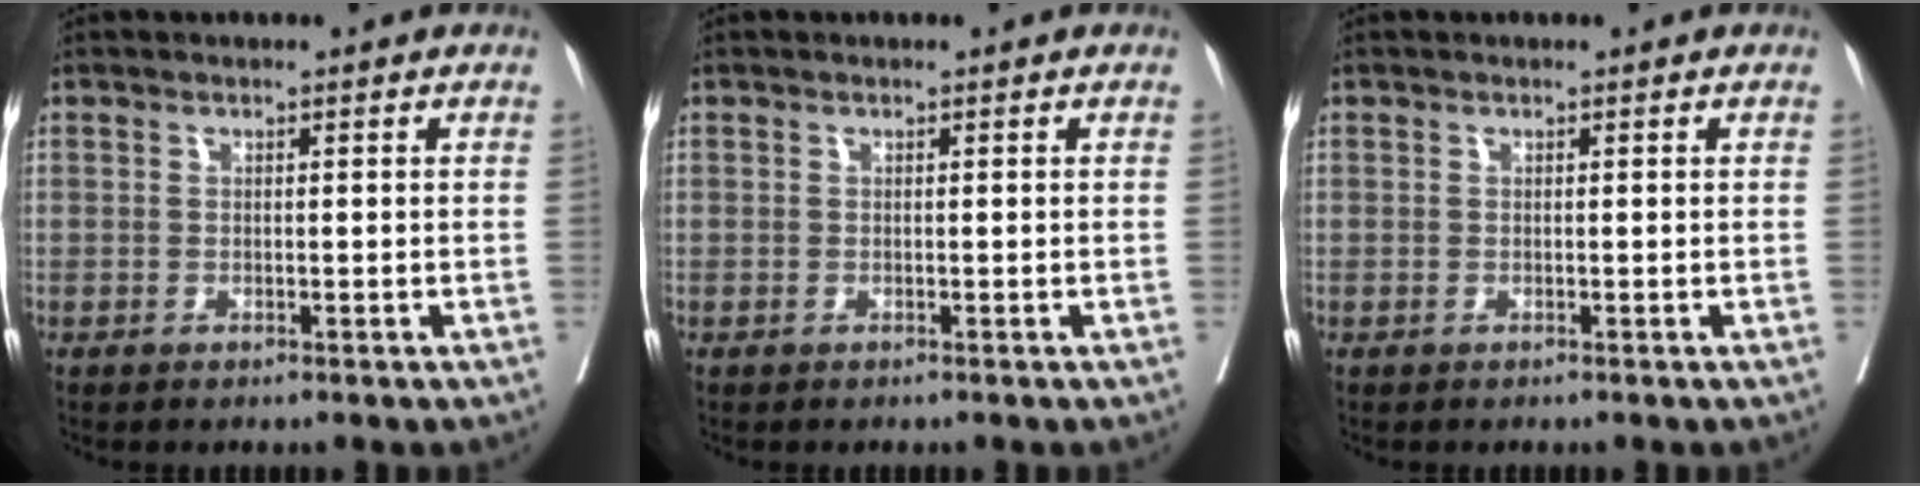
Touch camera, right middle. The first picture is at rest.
{"total": 0.0}
{"total": 0.0}